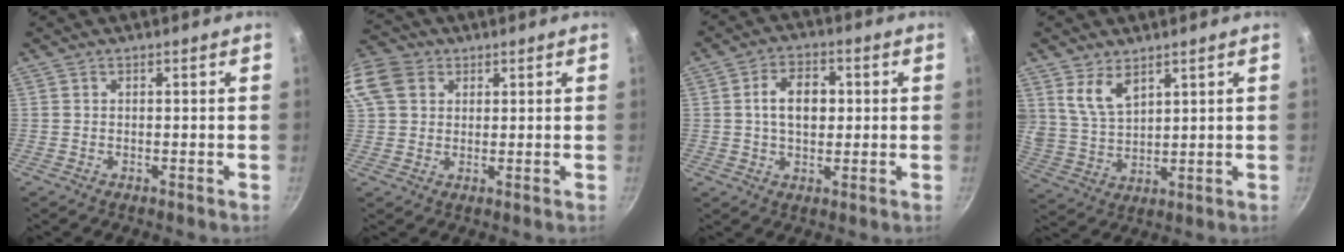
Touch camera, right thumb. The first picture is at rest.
{"total": 14.8, "force": [5.1, 11.8, 7.4], "torque": [-0.174, 0.029, 0.088]}
{"total": 8.1, "force": [0.8, 5.4, 6.0], "torque": [-0.081, 0.012, 0.008]}
{"total": 7.1, "force": [4.3, 3.7, 4.2], "torque": [-0.072, -0.027, 0.097]}